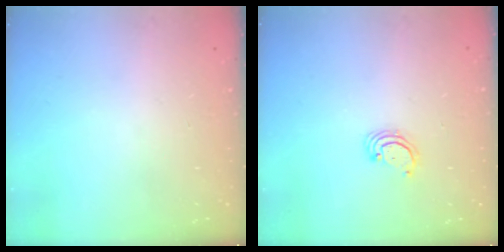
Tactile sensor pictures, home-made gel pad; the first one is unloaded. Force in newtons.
{"total": 2.3, "press": 2.3, "slide": 0.2}